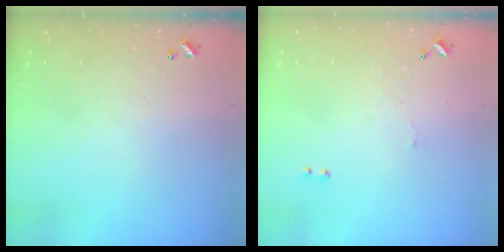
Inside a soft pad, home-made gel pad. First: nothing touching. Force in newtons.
{"total": 1.2, "press": 1.0, "slide": 0.6}